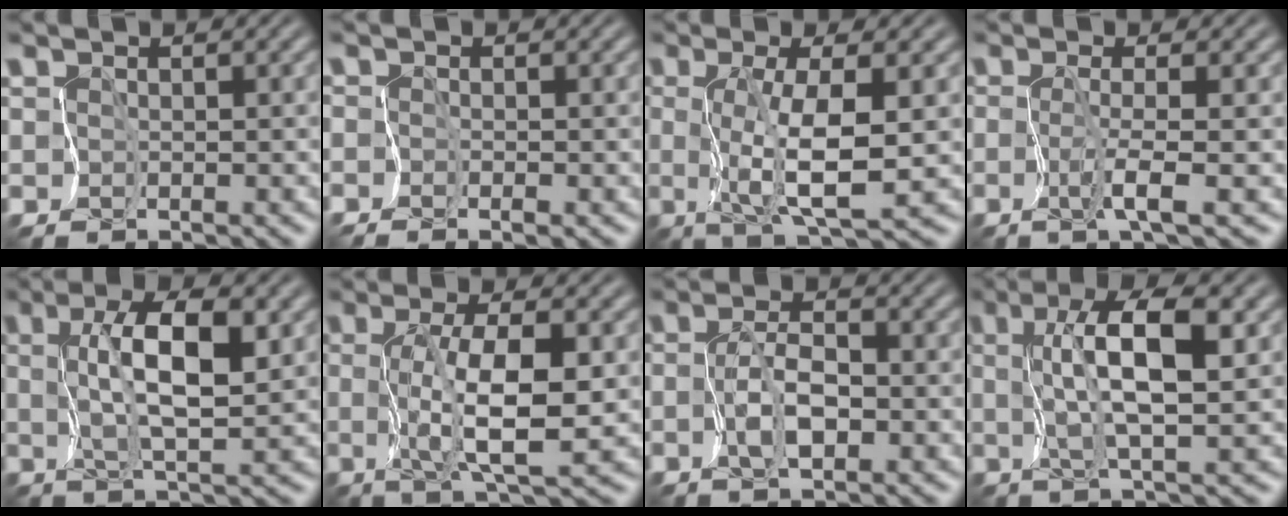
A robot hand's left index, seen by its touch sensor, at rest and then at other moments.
{"total": 0.8, "force": [-0.8, -0.1, 0.2], "torque": [-0.008, -0.004, -0.018]}
{"total": 5.2, "force": [0.1, 0.5, 5.2], "torque": [-0.098, -0.006, 0.005]}
{"total": 2.0, "force": [-0.7, -0.6, 1.8], "torque": [-0.042, -0.003, -0.016]}
{"total": 5.8, "force": [1.2, 1.4, 5.5], "torque": [-0.101, 0.003, 0.022]}
{"total": 6.0, "force": [-0.2, 1.0, 5.9], "torque": [-0.108, -0.005, -0.001]}
{"total": 2.5, "force": [-0.8, 0.9, 2.2], "torque": [-0.051, -0.002, -0.016]}
{"total": 6.3, "force": [1.4, 1.2, 6.1], "torque": [-0.106, 0.007, 0.022]}